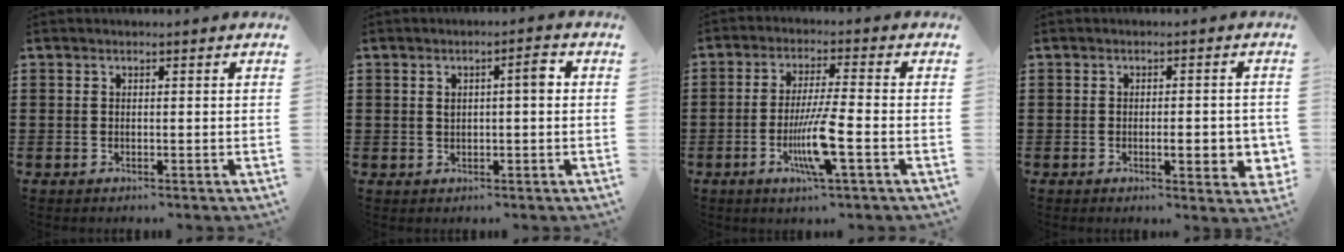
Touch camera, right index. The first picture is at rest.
{"total": 3.3, "force": [0.7, 0.9, 3.1], "torque": [-0.045, 0.001, 0.004]}
{"total": 8.3, "force": [-2.9, 0.5, 7.8], "torque": [-0.155, -0.016, -0.057]}
{"total": 5.0, "force": [-1.0, 1.4, 4.7], "torque": [-0.057, -0.005, -0.018]}